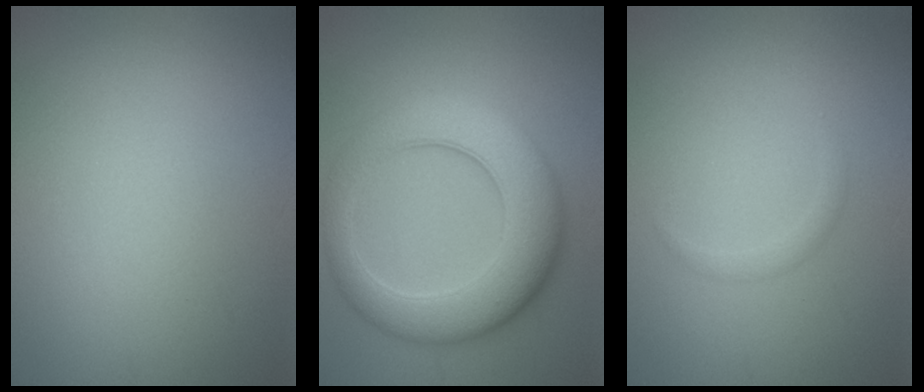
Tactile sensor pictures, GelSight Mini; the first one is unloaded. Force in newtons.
{"total": 8.2, "press": 8.2, "slide": 0.1}
{"total": 0.9, "press": 0.9, "slide": 0.0}